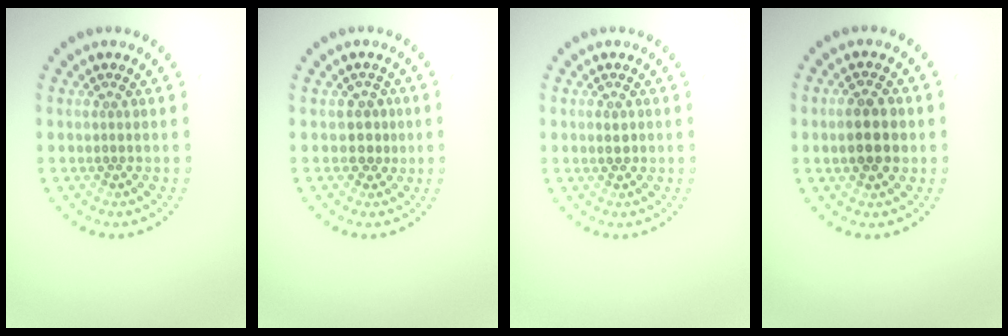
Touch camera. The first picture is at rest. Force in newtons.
{"total": 1.8, "press": 1.3, "slide": 1.2}
{"total": 0.9, "press": 0.9, "slide": 0.2}
{"total": 3.7, "press": 3.7, "slide": 0.2}